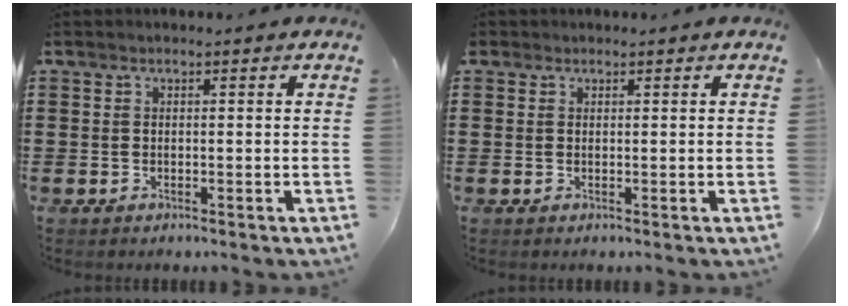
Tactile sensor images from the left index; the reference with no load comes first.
{"total": 0.6, "force": [0.4, 0.5, 0.1], "torque": [-0.004, 0.003, 0.007]}